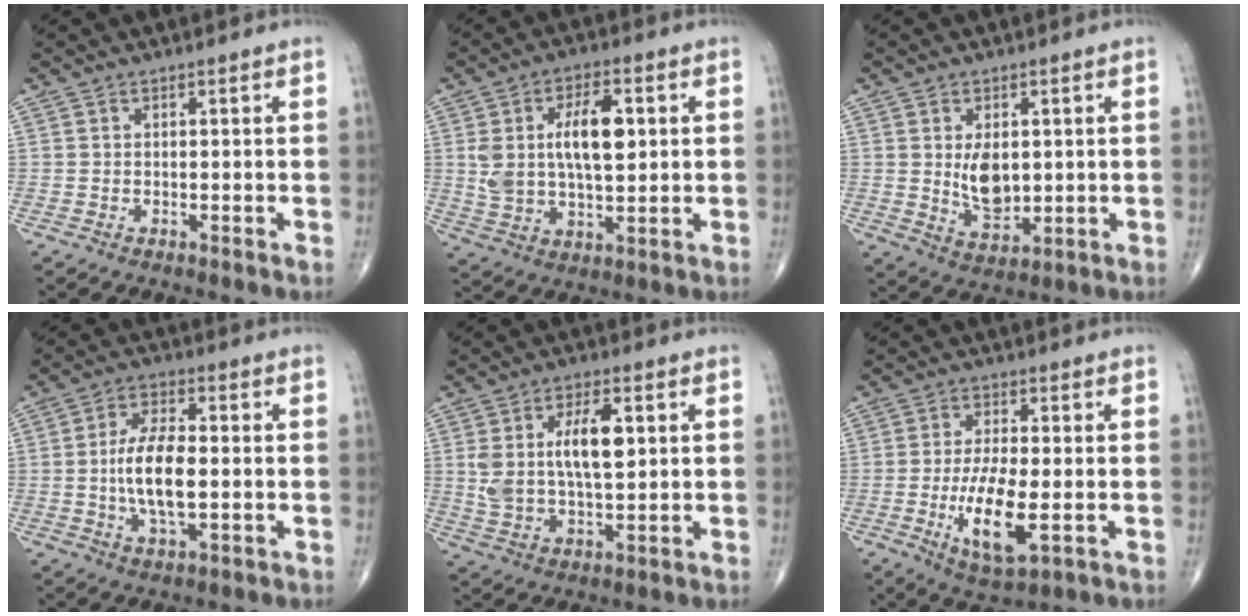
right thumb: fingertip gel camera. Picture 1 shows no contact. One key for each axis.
{"total": 12.6, "fx": 2.5, "fy": 6.1, "fz": 10.7, "tx": -0.182, "ty": 0.002, "tz": 0.049}
{"total": 7.2, "fx": 0.9, "fy": 4.3, "fz": 5.7, "tx": -0.078, "ty": -0.017, "tz": 0.027}
{"total": 10.6, "fx": -0.8, "fy": 4.7, "fz": 9.5, "tx": -0.178, "ty": 0.005, "tz": -0.017}
{"total": 11.4, "fx": 2.5, "fy": 5.2, "fz": 9.9, "tx": -0.179, "ty": -0.001, "tz": 0.049}
{"total": 11.1, "fx": -2.5, "fy": 3.9, "fz": 10.1, "tx": -0.186, "ty": -0.010, "tz": -0.039}